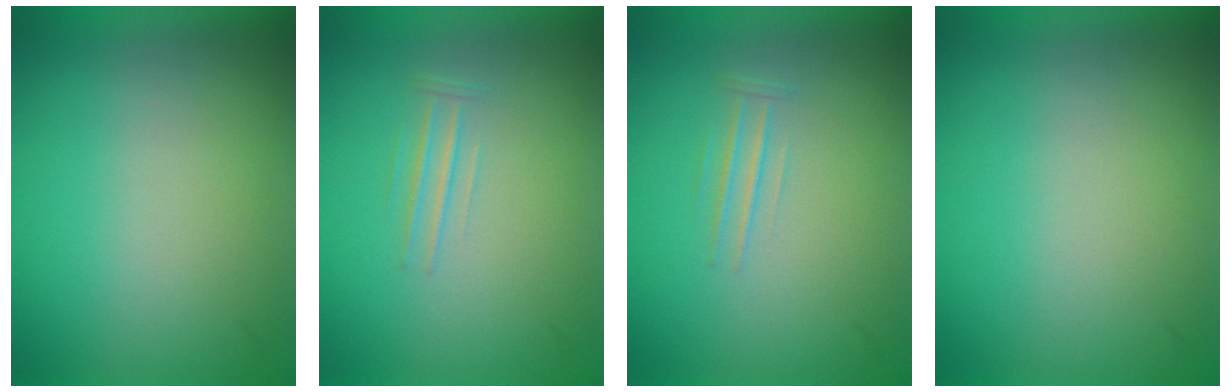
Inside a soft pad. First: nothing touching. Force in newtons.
{"total": 1.2}
{"total": 1.1}
{"total": 0.0}